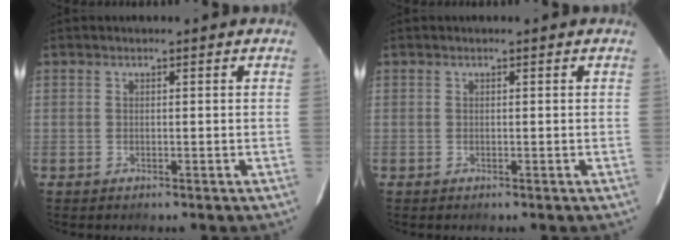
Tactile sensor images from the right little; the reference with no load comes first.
{"total": 0.0}